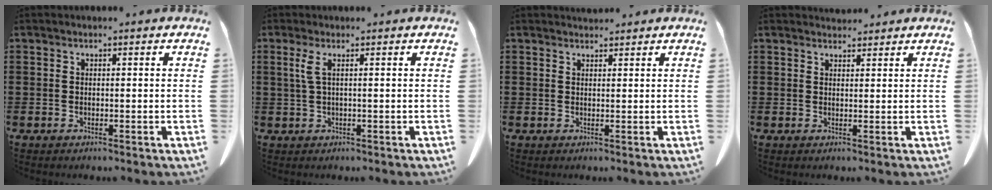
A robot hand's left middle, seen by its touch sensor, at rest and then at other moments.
{"total": 2.1, "force": [0.4, 0.1, 2.0], "torque": [-0.043, -0.002, 0.005]}
{"total": 1.3, "force": [1.3, 0.2, 0.1], "torque": [-0.004, 0.001, 0.024]}
{"total": 1.9, "force": [1.9, 0.5, 0.1], "torque": [0.002, -0.005, 0.034]}